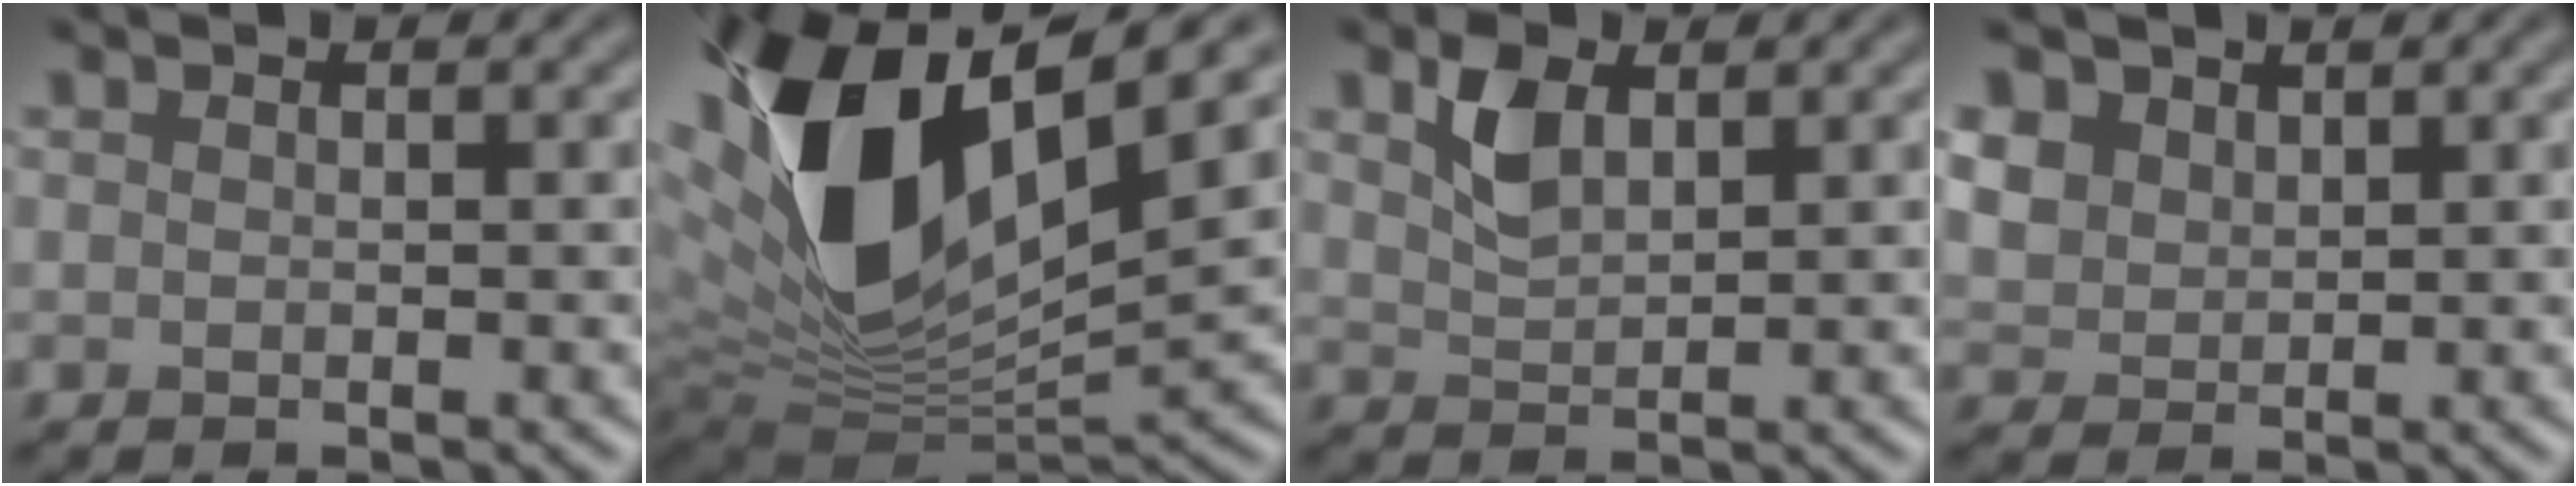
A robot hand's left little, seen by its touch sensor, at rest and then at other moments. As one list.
[{"total": 16.7, "force": [5.0, 8.3, 13.5], "torque": [-0.298, 0.005, 0.091]}, {"total": 3.0, "force": [1.6, 1.7, 2.0], "torque": [-0.046, 0.003, 0.035]}, {"total": 3.7, "force": [1.9, 2.8, 1.5], "torque": [-0.061, 0.001, 0.042]}]